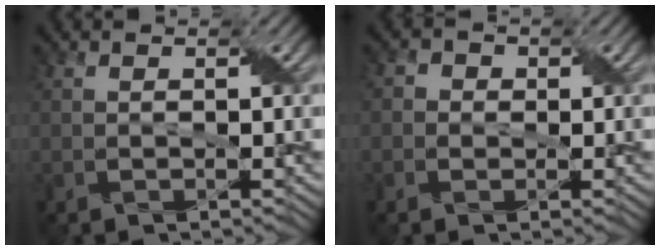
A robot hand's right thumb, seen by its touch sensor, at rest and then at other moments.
{"total": 1.7, "force": [-0.1, 1.7, 0.3], "torque": [-0.001, 0.003, -0.010]}